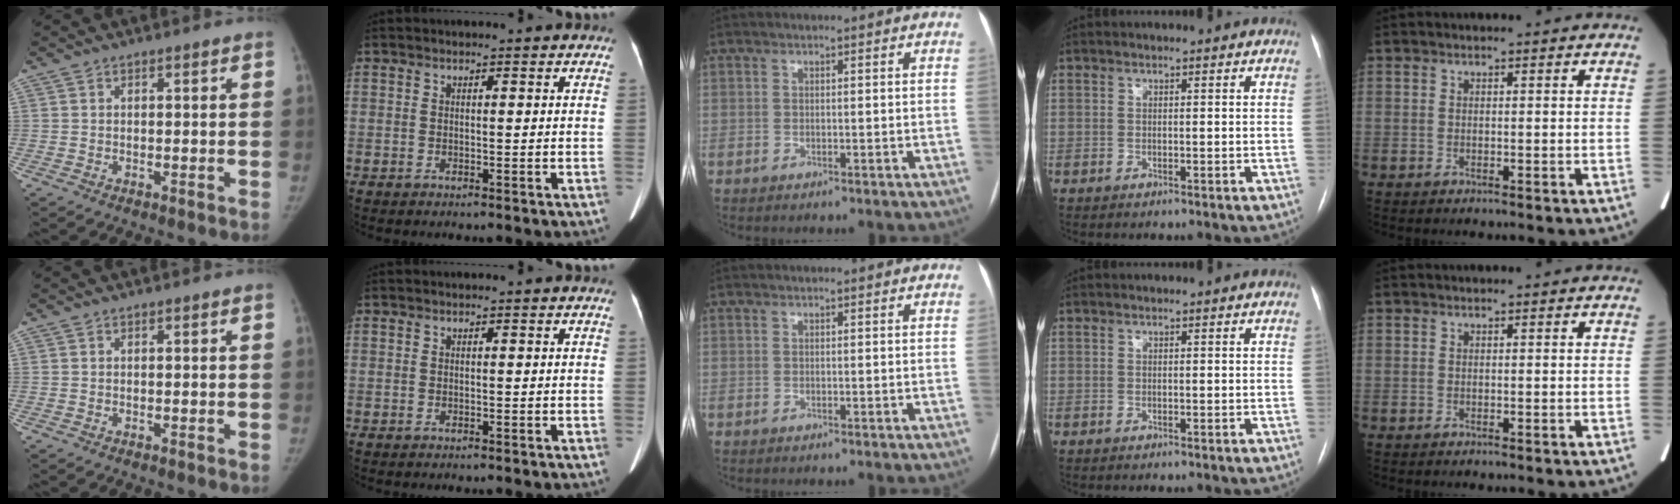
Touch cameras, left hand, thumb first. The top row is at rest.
{}